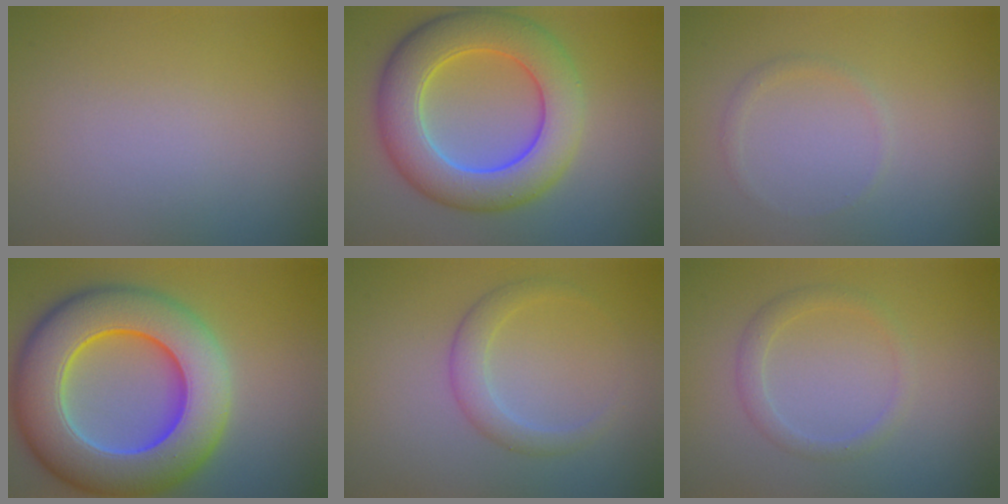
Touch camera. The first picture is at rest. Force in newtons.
{"total": 8.9, "press": 8.9, "slide": 0.5}
{"total": 0.7, "press": 0.7, "slide": 0.0}
{"total": 13.2, "press": 13.0, "slide": 2.1}
{"total": 2.3, "press": 2.3, "slide": 0.0}
{"total": 1.6, "press": 1.6, "slide": 0.1}